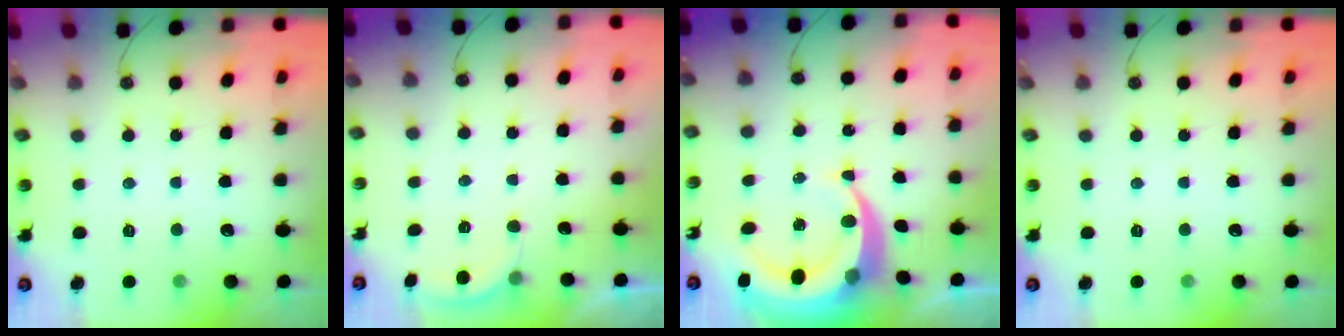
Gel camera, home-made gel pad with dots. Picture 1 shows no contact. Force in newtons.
{"total": 2.6, "press": 2.5, "slide": 0.6}
{"total": 11.0, "press": 10.9, "slide": 1.3}
{"total": 0.0}